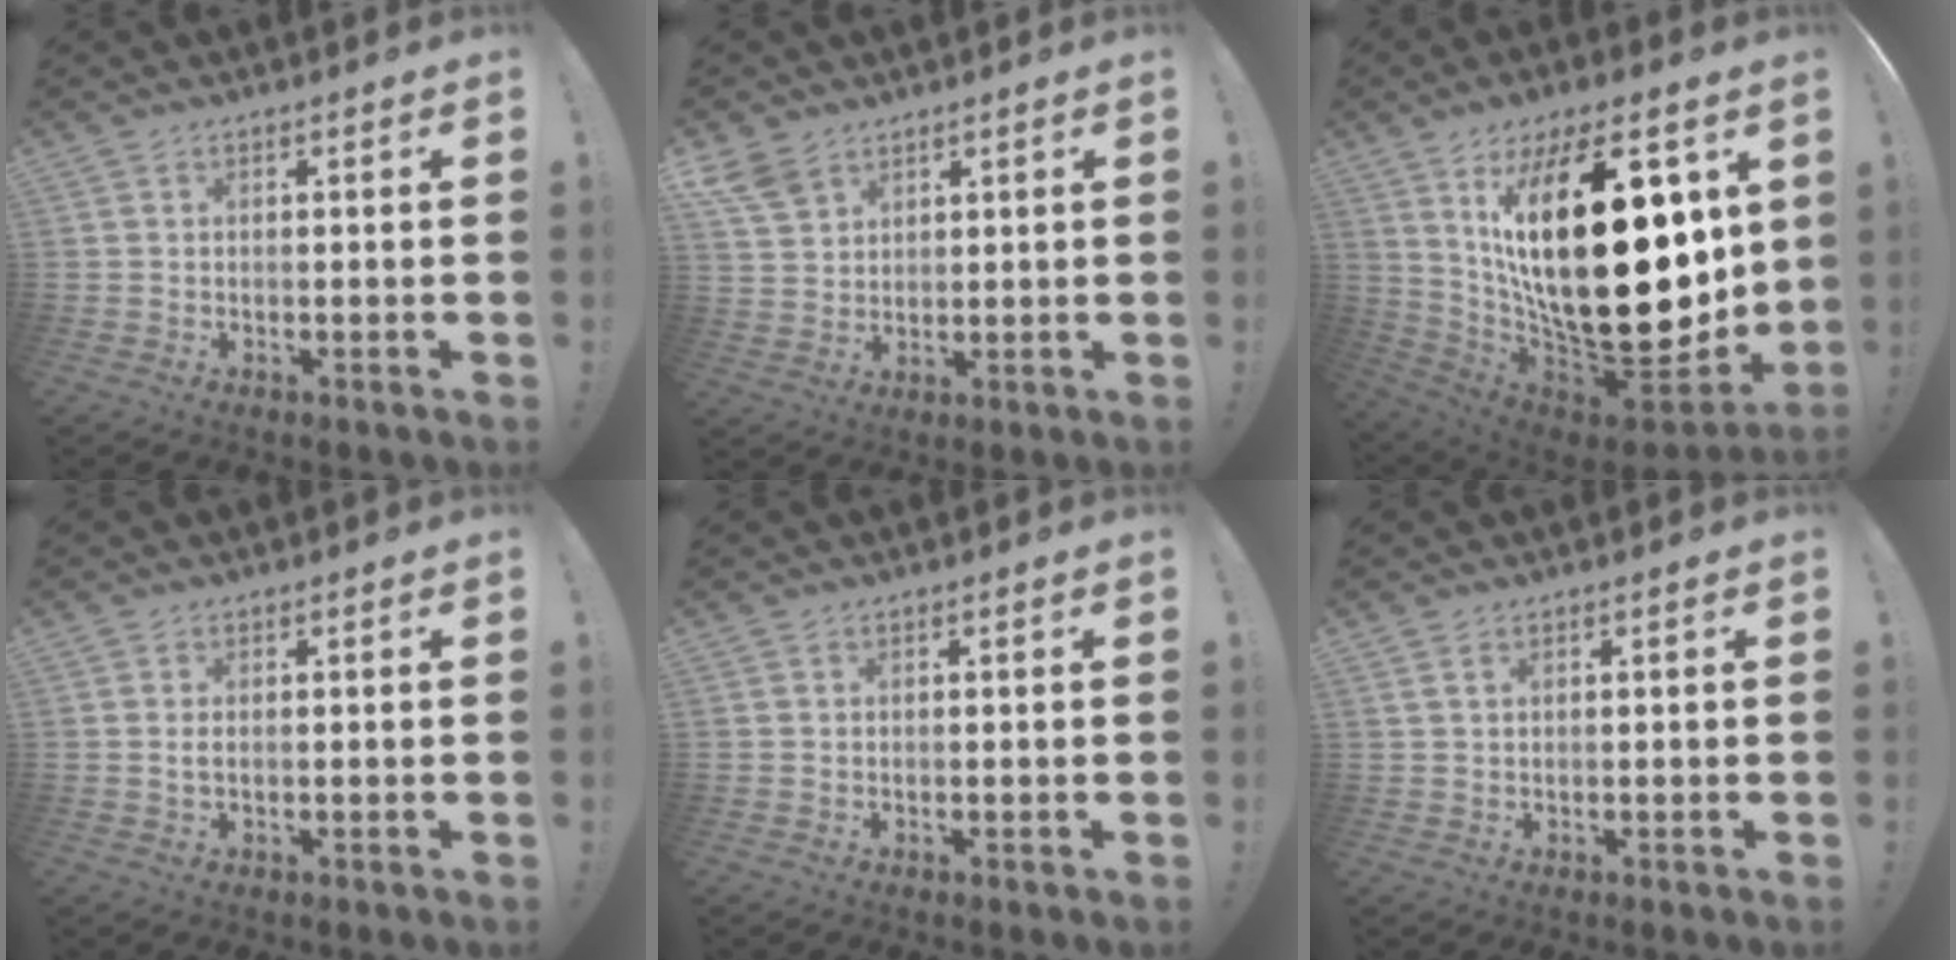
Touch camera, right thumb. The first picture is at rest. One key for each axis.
{"total": 7.2, "fx": 4.9, "fy": 4.3, "fz": 3.0, "tx": -0.059, "ty": -0.020, "tz": 0.099}
{"total": 36.1, "fx": 7.2, "fy": 15.1, "fz": 32.0, "tx": -0.596, "ty": -0.069, "tz": 0.132}
{"total": 1.3, "fx": -0.1, "fy": 0.4, "fz": 1.2, "tx": -0.018, "ty": 0.000, "tz": -0.004}
{"total": 0.0}
{"total": 1.7, "fx": 1.0, "fy": 0.7, "fz": 1.2, "tx": -0.018, "ty": -0.002, "tz": 0.017}